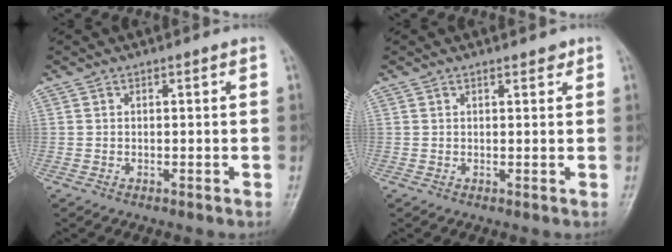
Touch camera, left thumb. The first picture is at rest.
{"total": 1.6, "force": [1.1, 0.7, 0.8], "torque": [-0.004, -0.005, 0.013]}